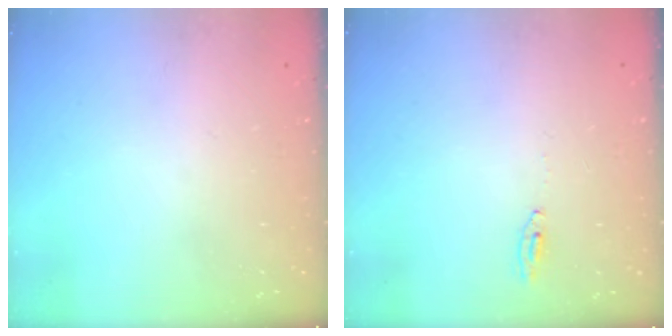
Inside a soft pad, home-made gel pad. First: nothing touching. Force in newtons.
{"total": 2.9, "press": 2.8, "slide": 0.2}